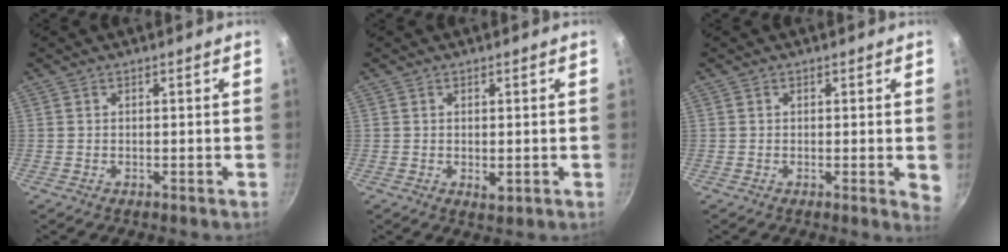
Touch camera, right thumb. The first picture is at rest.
{"total": 1.7, "force": [-0.1, 0.9, 1.5], "torque": [-0.024, -0.005, 0.000]}
{"total": 2.6, "force": [0.1, 0.9, 2.5], "torque": [-0.025, -0.005, -0.001]}